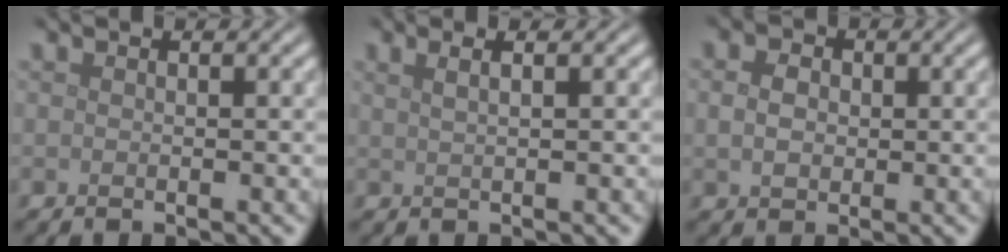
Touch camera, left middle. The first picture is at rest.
{"total": 3.1, "force": [1.6, 1.4, 2.2], "torque": [-0.011, 0.010, -0.004]}
{"total": 3.1, "force": [0.5, 2.5, 1.8], "torque": [-0.035, 0.010, -0.004]}